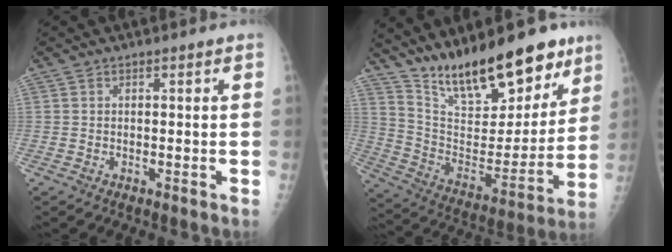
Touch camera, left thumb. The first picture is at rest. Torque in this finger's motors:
{"motor_torque": [1.08, 1.09, 1.39, -1.38, 0.13]}